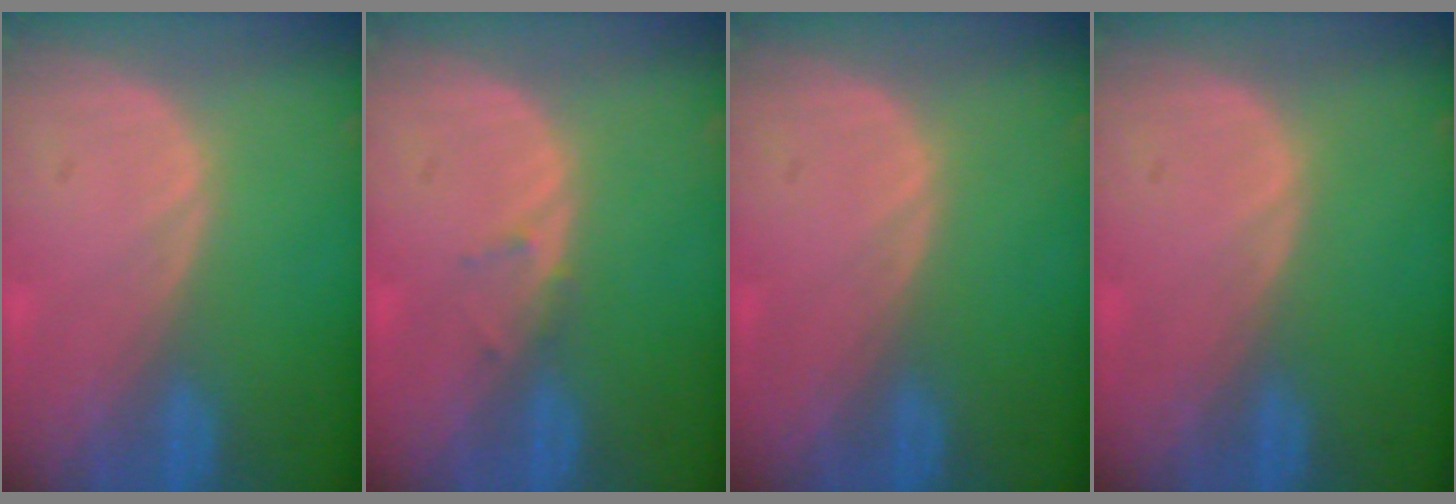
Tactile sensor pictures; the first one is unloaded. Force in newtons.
{"total": 1.1, "press": 0.8, "slide": 0.7}
{"total": 0.0}
{"total": 0.0}